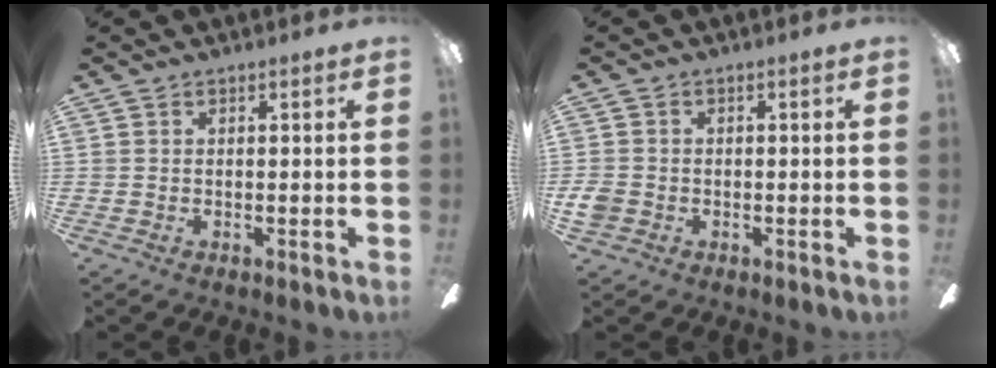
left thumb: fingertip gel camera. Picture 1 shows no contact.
{"total": 3.2, "force": [-0.9, 2.7, 1.4], "torque": [-0.027, 0.006, -0.016]}